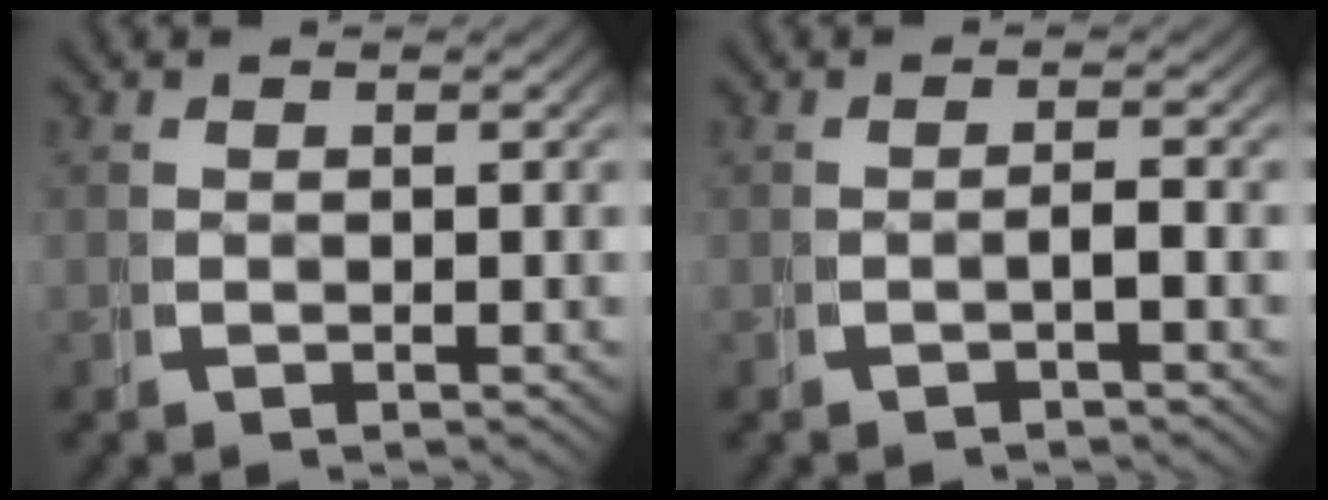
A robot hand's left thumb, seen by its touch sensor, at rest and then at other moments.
{"total": 1.2, "force": [-0.8, 0.1, 0.9], "torque": [-0.013, 0.005, -0.015]}